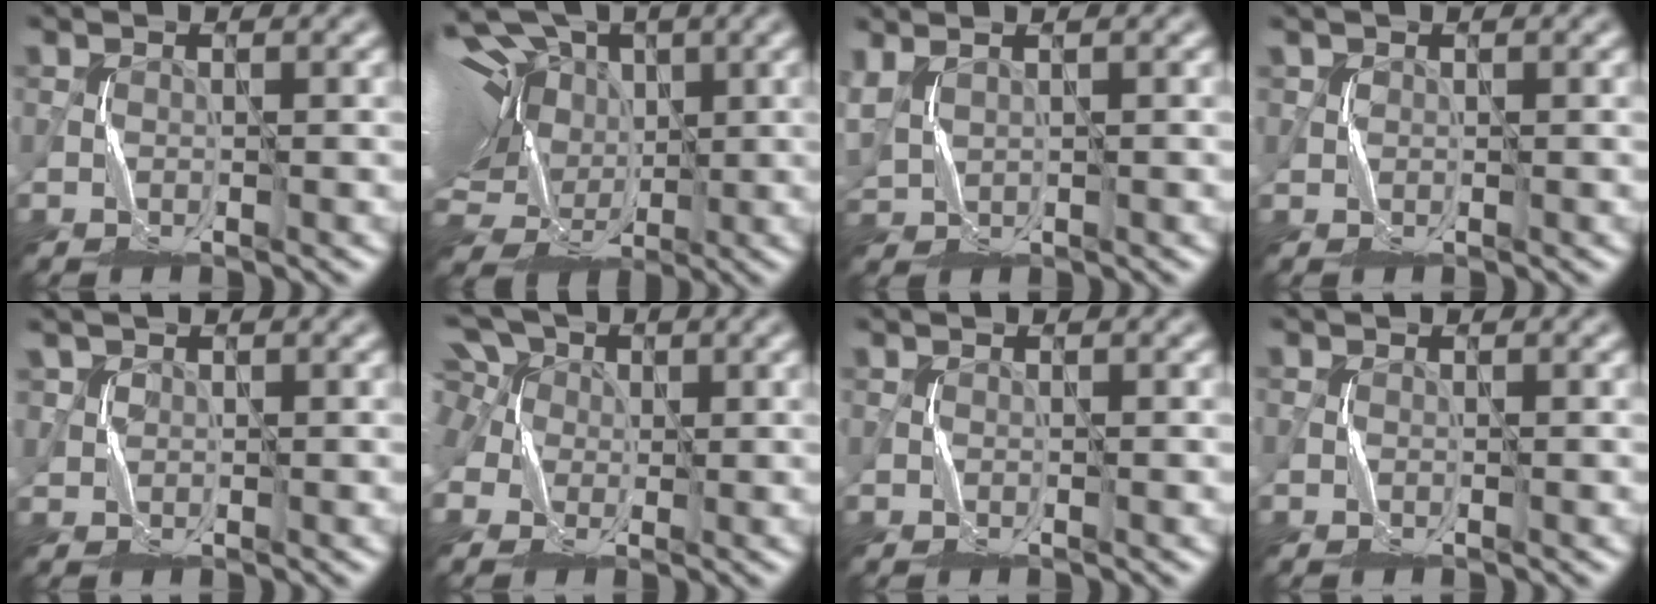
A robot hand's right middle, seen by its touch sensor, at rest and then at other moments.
{"total": 18.3, "force": [4.0, 12.8, 12.6], "torque": [-0.241, 0.044, 0.027]}
{"total": 3.0, "force": [1.9, 1.4, 1.9], "torque": [-0.063, 0.010, 0.044]}
{"total": 0.7, "force": [0.5, 0.5, 0.1], "torque": [-0.004, 0.002, 0.015]}
{"total": 1.4, "force": [0.9, 1.0, 0.3], "torque": [-0.009, 0.003, 0.023]}
{"total": 7.6, "force": [2.7, 6.0, 3.8], "torque": [-0.086, 0.031, 0.026]}
{"total": 0.0}
{"total": 0.0}